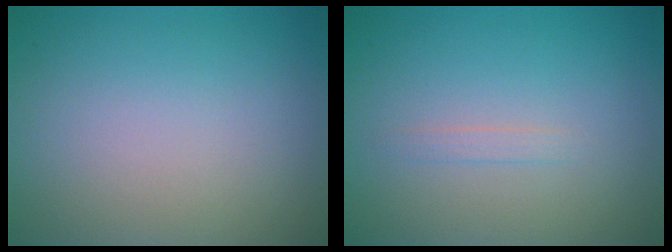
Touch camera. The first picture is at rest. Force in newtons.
{"total": 0.7, "press": 0.7, "slide": 0.0}